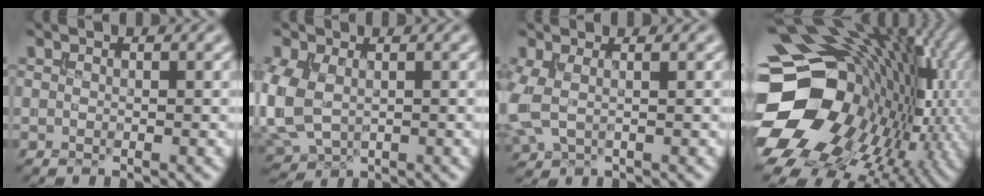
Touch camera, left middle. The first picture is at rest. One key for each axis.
{"total": 6.4, "fx": -0.4, "fy": 4.4, "fz": 4.6, "tx": -0.129, "ty": -0.014, "tz": -0.002}
{"total": 3.3, "fx": 0.2, "fy": 1.8, "fz": 2.8, "tx": -0.083, "ty": -0.002, "tz": 0.003}
{"total": 19.0, "fx": -1.9, "fy": 14.5, "fz": 12.2, "tx": -0.242, "ty": -0.013, "tz": -0.026}